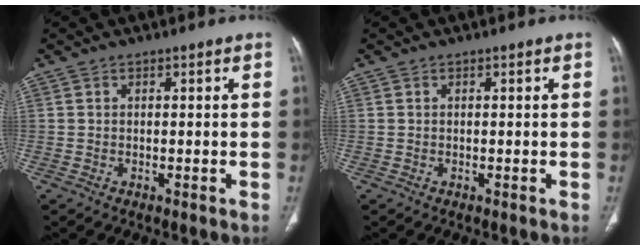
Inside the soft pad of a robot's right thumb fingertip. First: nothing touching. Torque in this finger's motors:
{"motor_torque": [0.00, 0.00, 0.00, 0.00, 0.00]}